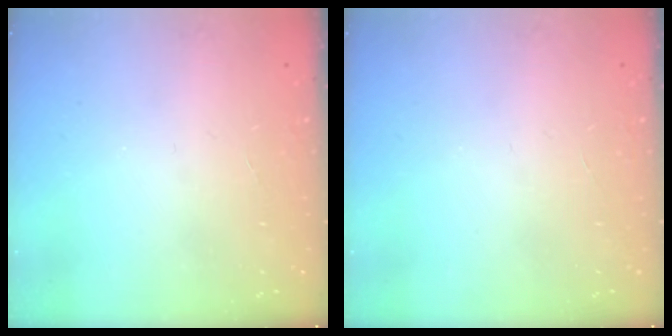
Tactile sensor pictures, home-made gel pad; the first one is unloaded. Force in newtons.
{"total": 0.0}